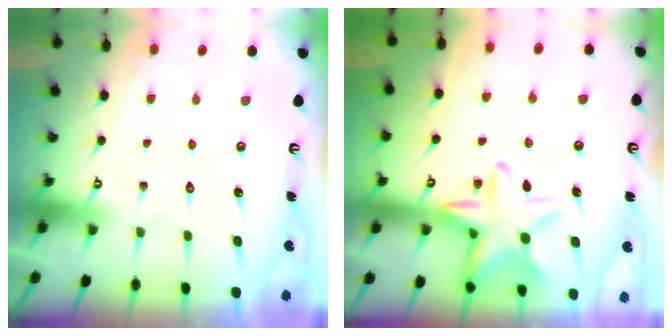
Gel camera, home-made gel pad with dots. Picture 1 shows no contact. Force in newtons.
{"total": 14.9, "press": 14.9, "slide": 0.9}